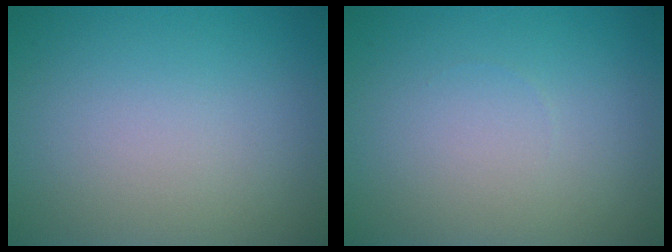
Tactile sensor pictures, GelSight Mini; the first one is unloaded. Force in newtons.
{"total": 0.0}